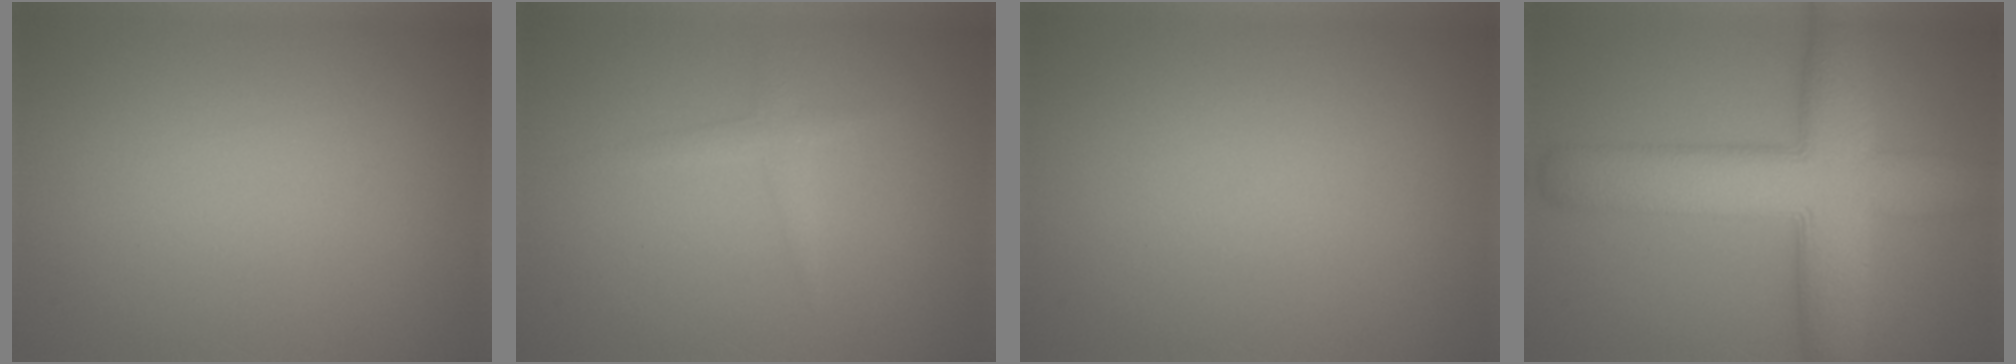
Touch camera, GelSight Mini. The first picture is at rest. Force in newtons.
{"total": 1.3, "press": 1.3, "slide": 0.0}
{"total": 0.0}
{"total": 10.1, "press": 10.1, "slide": 0.4}